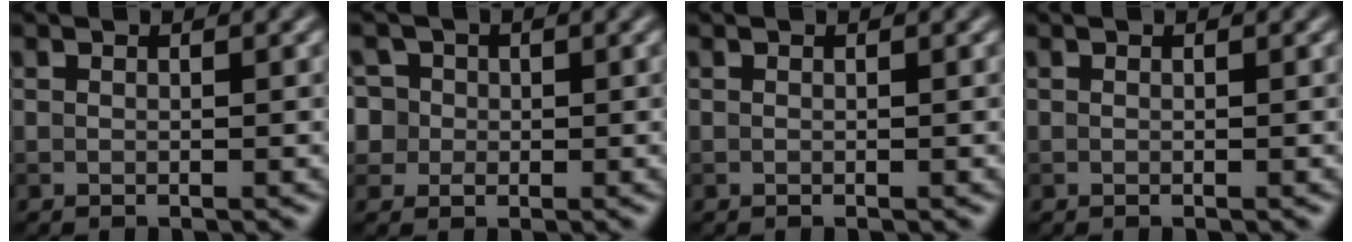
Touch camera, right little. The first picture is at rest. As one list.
[{"total": 5.2, "force": [1.5, 4.6, 2.0], "torque": [-0.026, 0.031, 0.004]}, {"total": 0.0}, {"total": 0.0}]